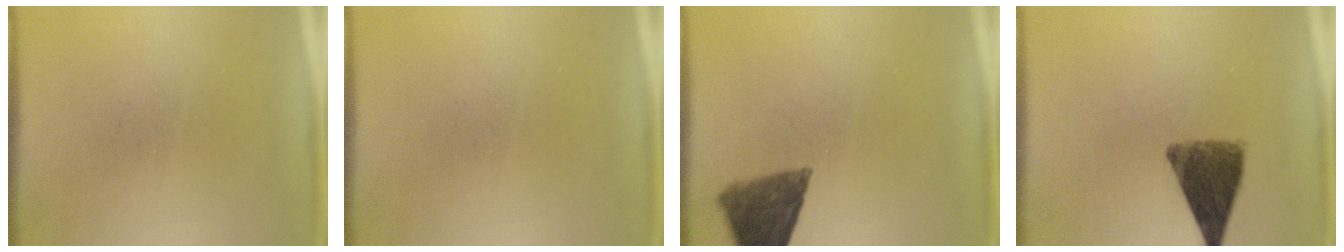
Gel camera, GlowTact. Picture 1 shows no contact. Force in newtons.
{"total": 0.0}
{"total": 9.2}
{"total": 9.3}